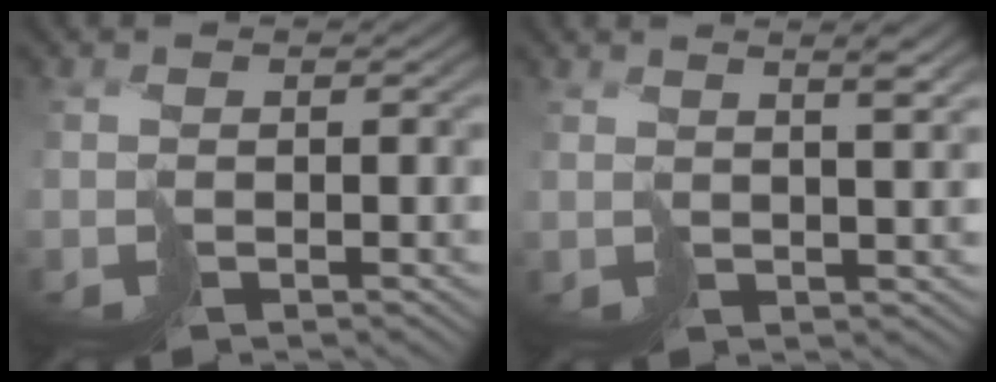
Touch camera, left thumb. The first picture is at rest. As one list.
[{"total": 3.1, "force": [2.7, -0.9, 1.4], "torque": [-0.026, 0.011, 0.054]}]